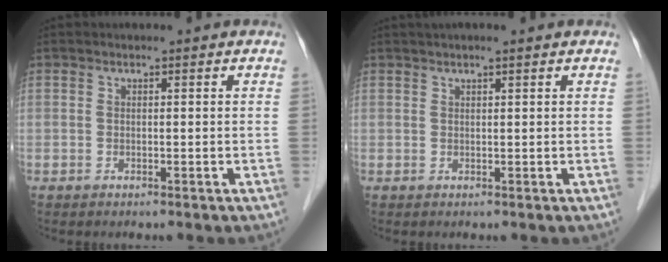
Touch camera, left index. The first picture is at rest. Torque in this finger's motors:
{"motor_torque": [0.35, -0.36, 0.09, 0.03]}